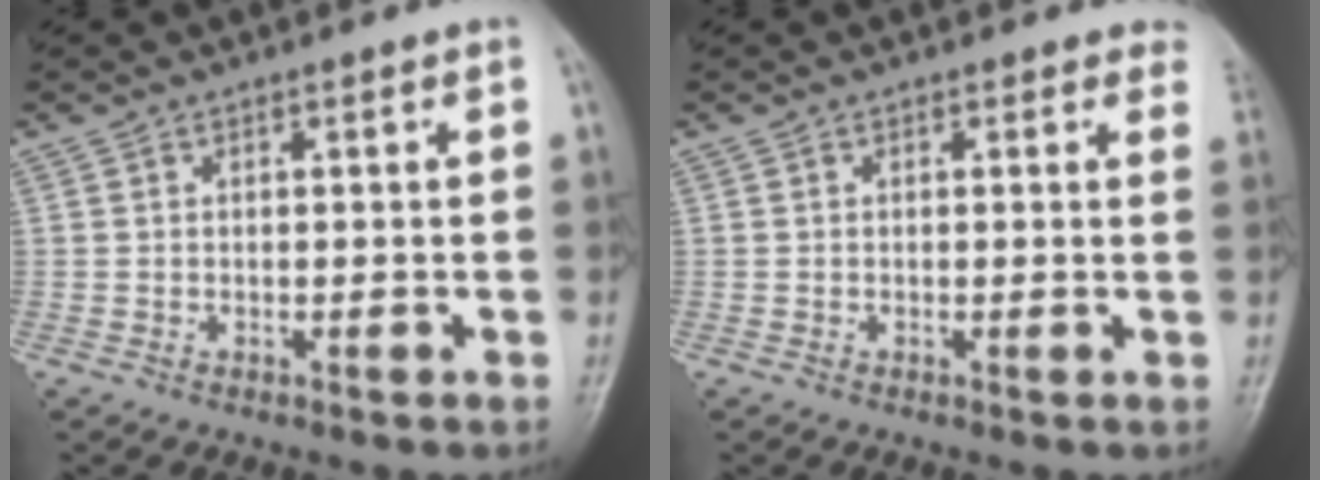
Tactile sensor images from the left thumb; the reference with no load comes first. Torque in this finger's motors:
{"motor_torque": [-0.03, -0.05, -0.13, 0.14, 0.00]}